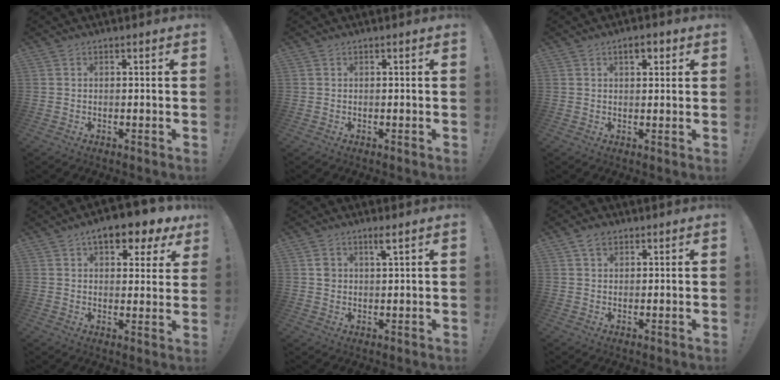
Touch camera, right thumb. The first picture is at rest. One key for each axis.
{"total": 0.0}
{"total": 3.7, "fx": 1.9, "fy": 1.8, "fz": 2.7, "tx": -0.031, "ty": -0.005, "tz": 0.027}
{"total": 9.5, "fx": 5.9, "fy": 4.1, "fz": 6.3, "tx": -0.084, "ty": -0.030, "tz": 0.101}
{"total": 3.8, "fx": 2.1, "fy": 1.8, "fz": 2.6, "tx": -0.042, "ty": -0.004, "tz": 0.035}
{"total": 3.5, "fx": 2.3, "fy": 2.1, "fz": 1.7, "tx": -0.024, "ty": -0.007, "tz": 0.041}